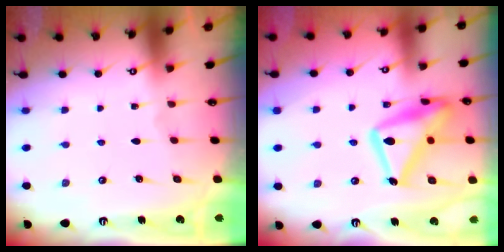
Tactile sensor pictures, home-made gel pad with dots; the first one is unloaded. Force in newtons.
{"total": 20.4, "press": 20.4, "slide": 1.5}